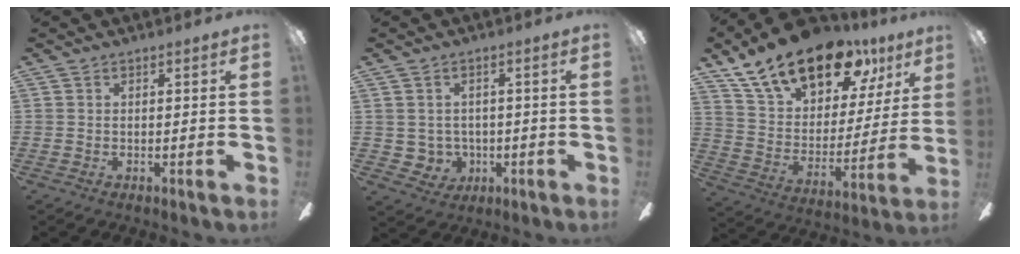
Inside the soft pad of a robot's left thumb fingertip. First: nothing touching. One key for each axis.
{"total": 3.7, "fx": 0.1, "fy": 3.7, "fz": 0.7, "tx": -0.030, "ty": -0.004, "tz": 0.002}
{"total": 20.8, "fx": 14.9, "fy": 9.6, "fz": 10.9, "tx": -0.183, "ty": -0.088, "tz": 0.260}